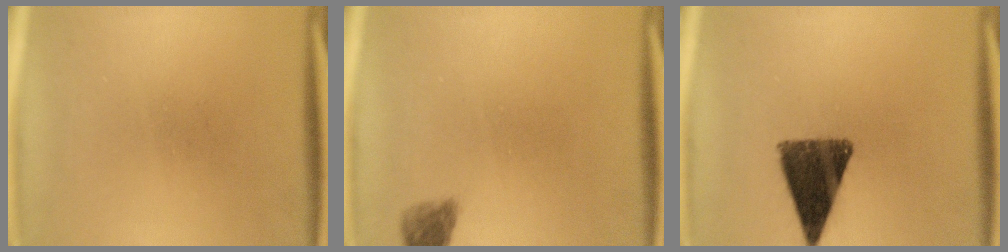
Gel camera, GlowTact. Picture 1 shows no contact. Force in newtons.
{"total": 2.4}
{"total": 11.7}